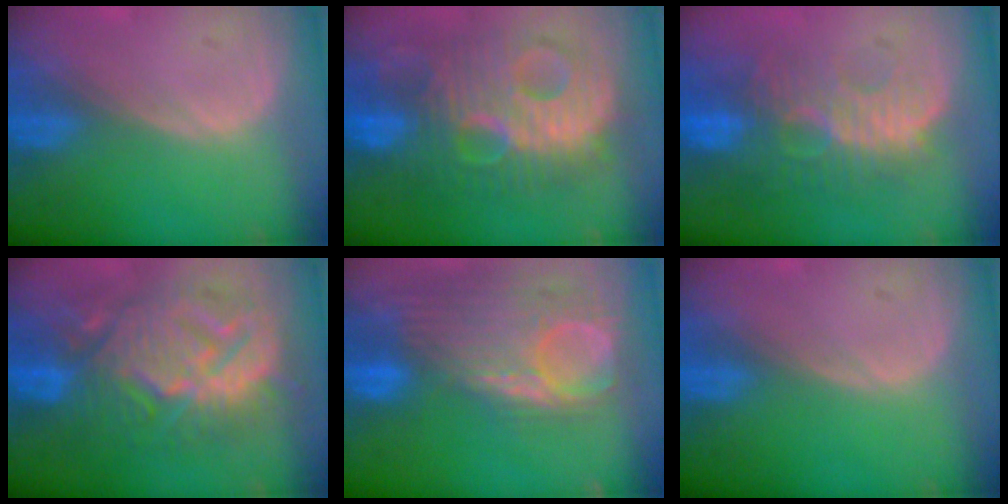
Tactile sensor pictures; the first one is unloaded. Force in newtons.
{"total": 13.4, "press": 13.4, "slide": 1.2}
{"total": 11.1, "press": 9.6, "slide": 5.6}
{"total": 13.9, "press": 13.8, "slide": 1.3}
{"total": 12.4, "press": 10.5, "slide": 6.5}
{"total": 0.0}